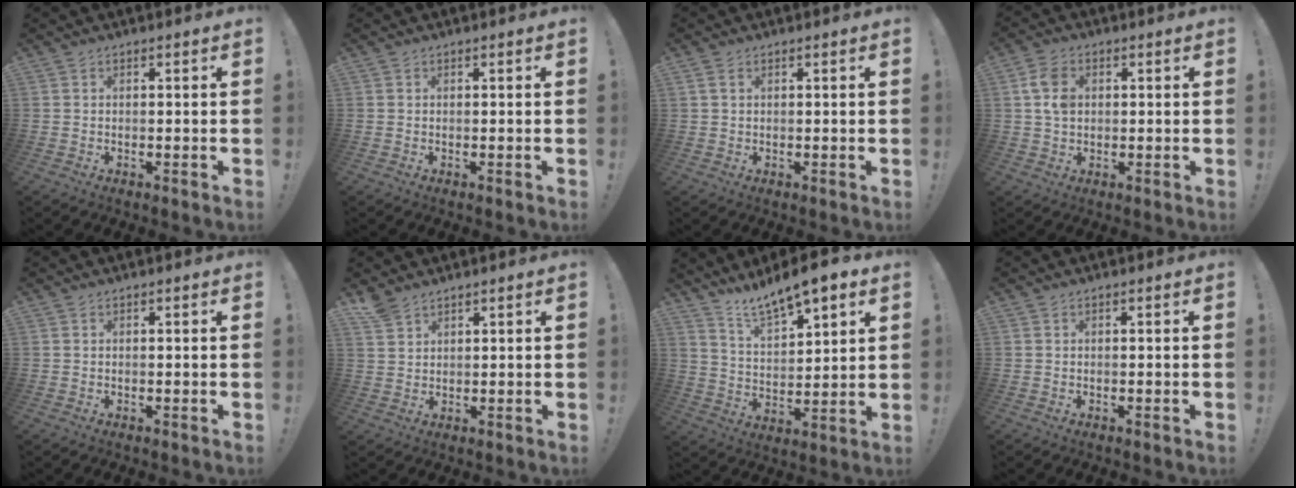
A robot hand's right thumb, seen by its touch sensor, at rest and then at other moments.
{"total": 0.0}
{"total": 2.1, "force": [1.1, 1.2, 1.3], "torque": [-0.033, 0.006, 0.023]}
{"total": 7.3, "force": [1.5, 5.3, 4.9], "torque": [-0.099, 0.008, 0.029]}
{"total": 0.0}
{"total": 4.6, "force": [3.6, 2.5, 1.3], "torque": [-0.021, -0.018, 0.068]}
{"total": 10.7, "force": [9.4, 2.6, 4.4], "torque": [-0.089, -0.071, 0.168]}
{"total": 0.0}